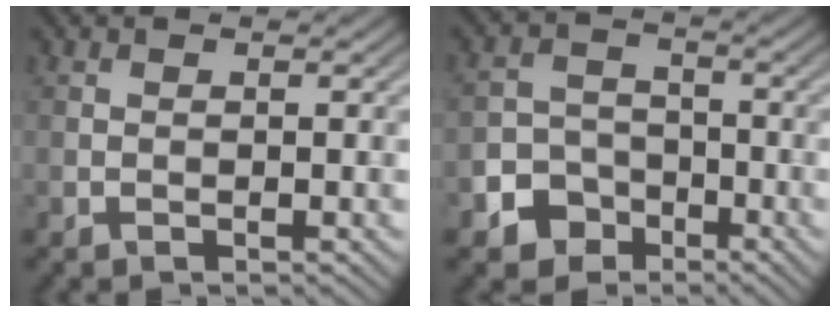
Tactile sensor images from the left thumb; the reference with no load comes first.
{"total": 5.2, "force": [-2.9, 4.0, 1.6], "torque": [-0.025, -0.004, -0.067]}